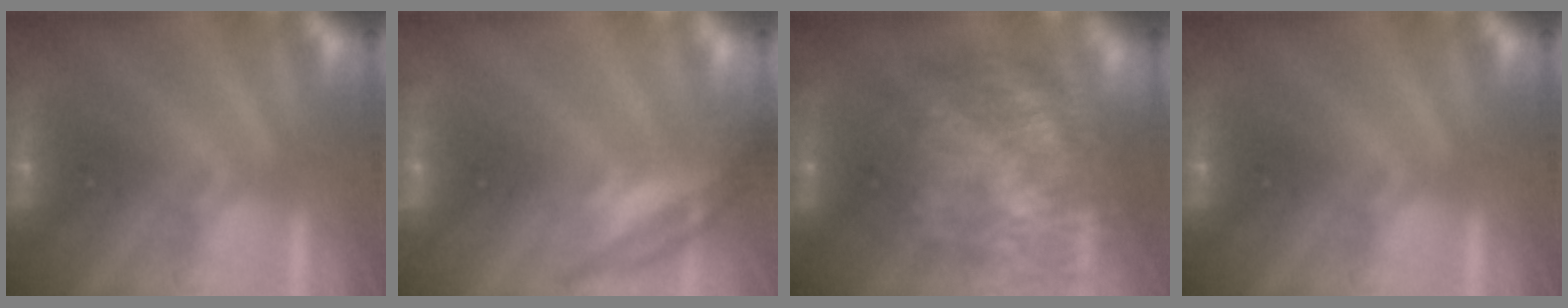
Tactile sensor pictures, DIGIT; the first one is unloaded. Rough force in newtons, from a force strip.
{"total": 2.4}
{"total": 7.0}
{"total": 0.0}